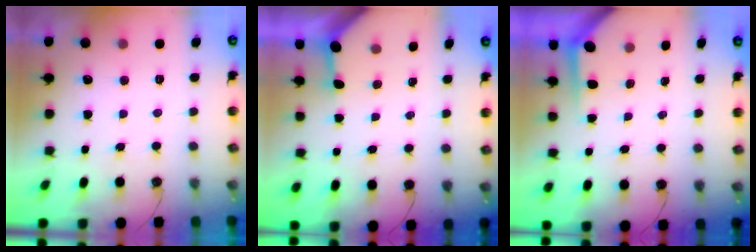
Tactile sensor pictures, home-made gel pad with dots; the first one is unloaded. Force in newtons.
{"total": 3.2, "press": 3.2, "slide": 0.4}
{"total": 3.5, "press": 3.5, "slide": 0.4}